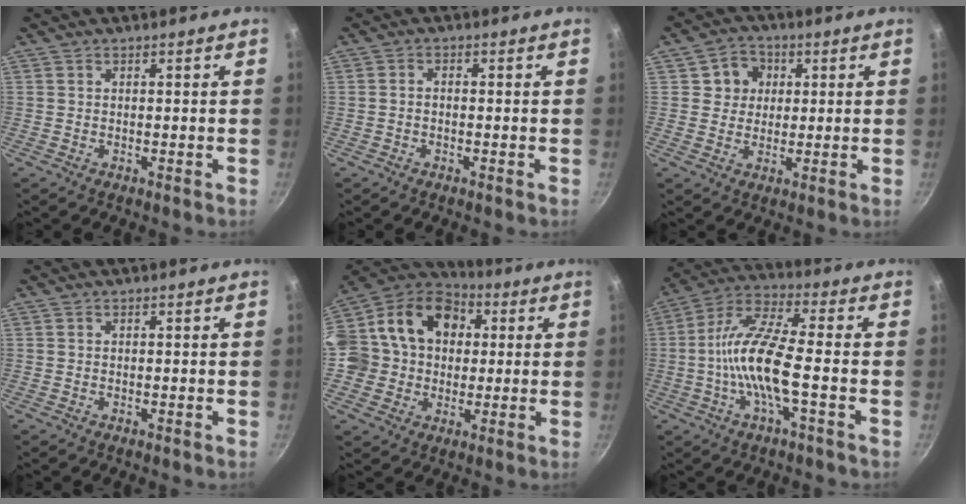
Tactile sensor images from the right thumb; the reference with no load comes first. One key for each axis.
{"total": 1.2, "fx": -0.5, "fy": 0.7, "fz": 0.8, "tx": -0.016, "ty": 0.011, "tz": -0.011}
{"total": 6.2, "fx": 1.7, "fy": 5.6, "fz": 2.0, "tx": 0.009, "ty": 0.004, "tz": 0.020}
{"total": 0.0}
{"total": 20.5, "fx": 2.8, "fy": 17.2, "fz": 10.7, "tx": -0.180, "ty": 0.048, "tz": 0.036}
{"total": 13.0, "fx": -2.4, "fy": 3.2, "fz": 12.4, "tx": -0.249, "ty": 0.032, "tz": -0.062}